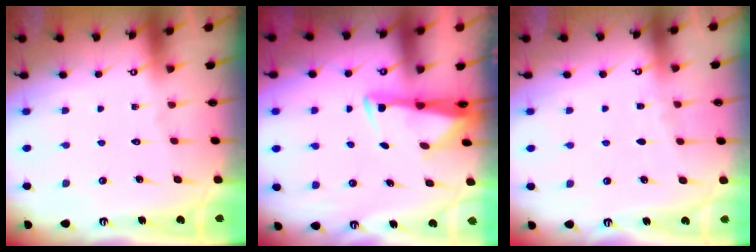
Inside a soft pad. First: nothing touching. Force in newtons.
{"total": 3.1, "press": 3.0, "slide": 0.9}
{"total": 2.3, "press": 2.3, "slide": 0.3}